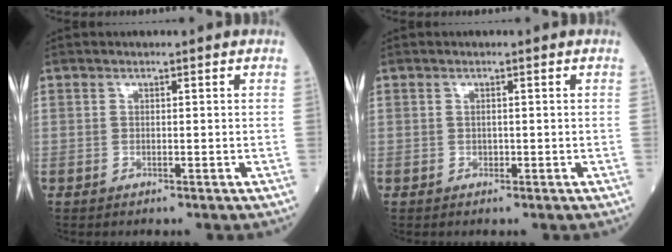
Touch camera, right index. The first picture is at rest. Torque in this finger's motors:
{"motor_torque": [-0.10, -0.01, -0.03, 0.01]}